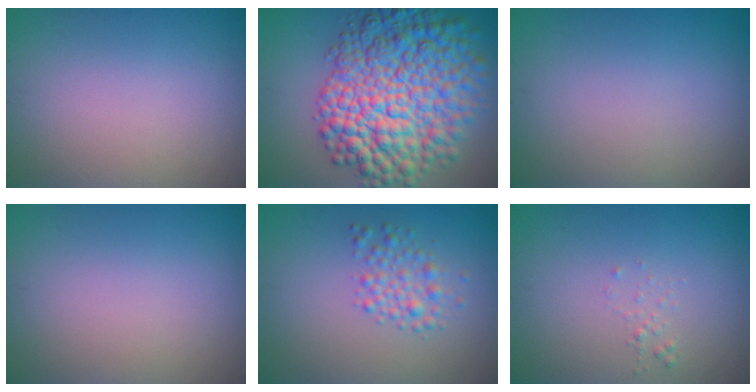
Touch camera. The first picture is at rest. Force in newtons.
{"total": 12.2, "press": 12.2, "slide": 0.3}
{"total": 0.0}
{"total": 0.0}
{"total": 2.2, "press": 2.2, "slide": 0.1}
{"total": 0.6, "press": 0.6, "slide": 0.1}